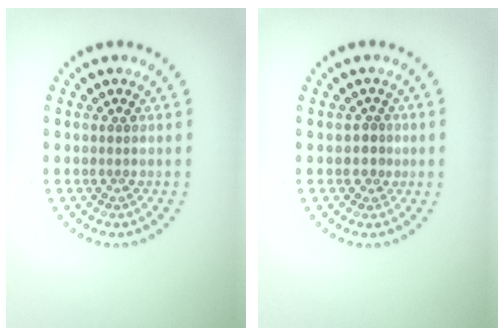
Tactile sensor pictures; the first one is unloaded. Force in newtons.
{"total": 1.4, "press": 1.3, "slide": 0.7}